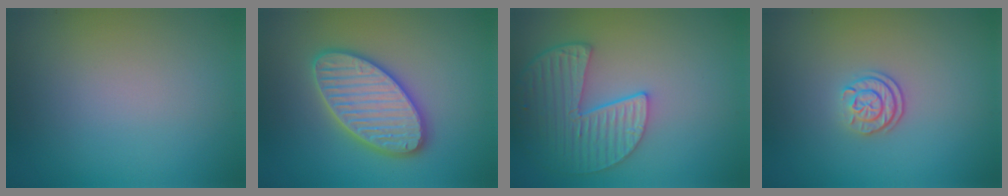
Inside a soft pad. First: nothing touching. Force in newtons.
{"total": 5.6, "press": 5.5, "slide": 0.6}
{"total": 5.4, "press": 4.3, "slide": 3.1}
{"total": 2.3, "press": 1.7, "slide": 1.5}